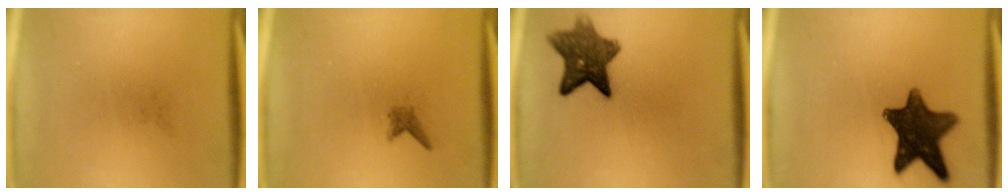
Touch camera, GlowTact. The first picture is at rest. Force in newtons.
{"total": 1.0}
{"total": 8.9}
{"total": 12.4}